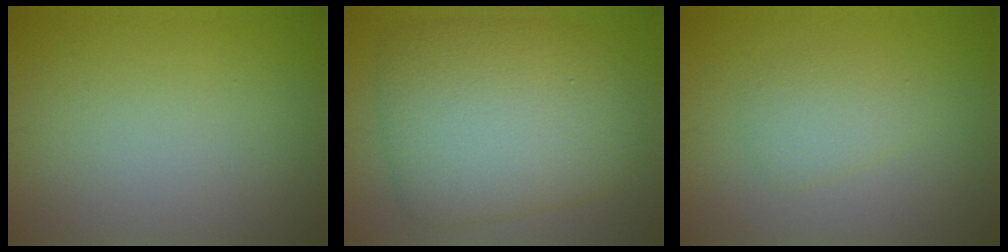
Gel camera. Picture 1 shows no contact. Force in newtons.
{"total": 9.2, "press": 9.2, "slide": 0.2}
{"total": 1.8, "press": 1.8, "slide": 0.0}